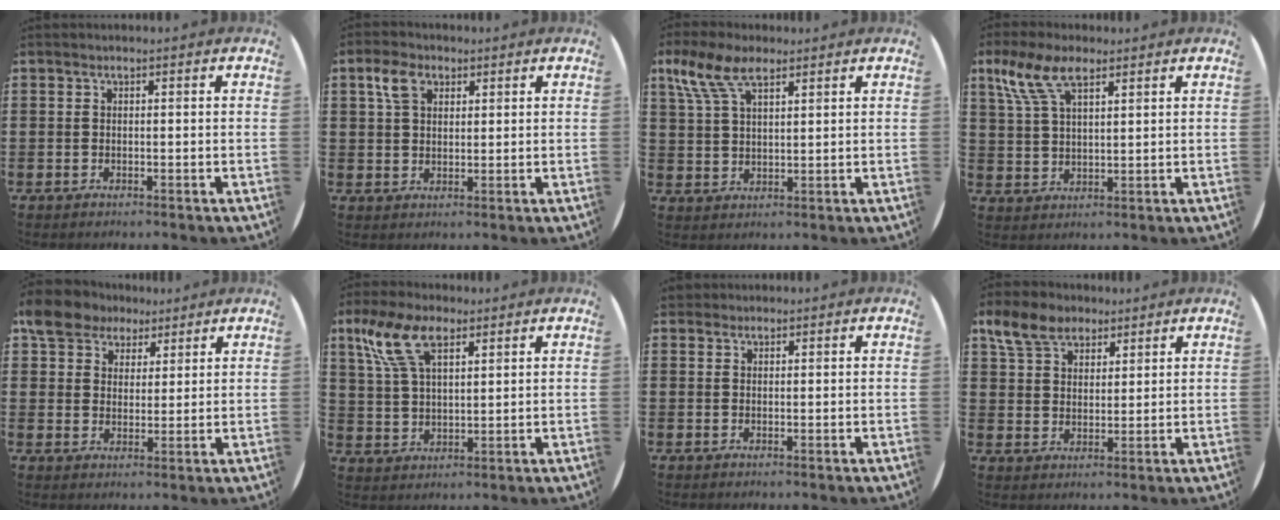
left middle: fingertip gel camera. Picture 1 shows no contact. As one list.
[{"total": 4.0, "force": [2.3, 2.4, 2.2], "torque": [-0.044, 0.005, 0.041]}, {"total": 7.1, "force": [4.8, 2.9, 4.4], "torque": [-0.100, 0.000, 0.088]}, {"total": 7.4, "force": [4.8, 3.0, 4.8], "torque": [-0.108, -0.001, 0.087]}, {"total": 6.6, "force": [5.2, 3.8, 1.2], "torque": [-0.044, -0.003, 0.097]}, {"total": 8.4, "force": [5.2, 3.8, 5.5], "torque": [-0.124, 0.006, 0.096]}, {"total": 1.0, "force": [0.9, 0.4, 0.1], "torque": [0.005, 0.000, 0.017]}, {"total": 6.3, "force": [4.7, 3.6, 2.2], "torque": [-0.054, 0.000, 0.087]}]